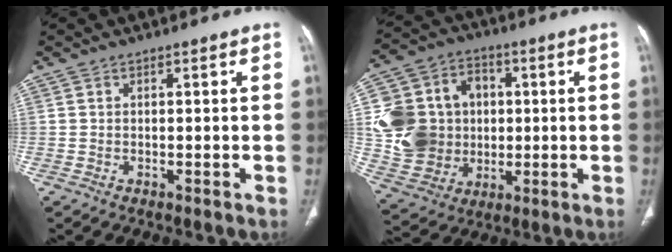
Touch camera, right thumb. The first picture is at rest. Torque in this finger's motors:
{"motor_torque": [-0.01, 0.40, 0.48, 0.66, 0.07]}